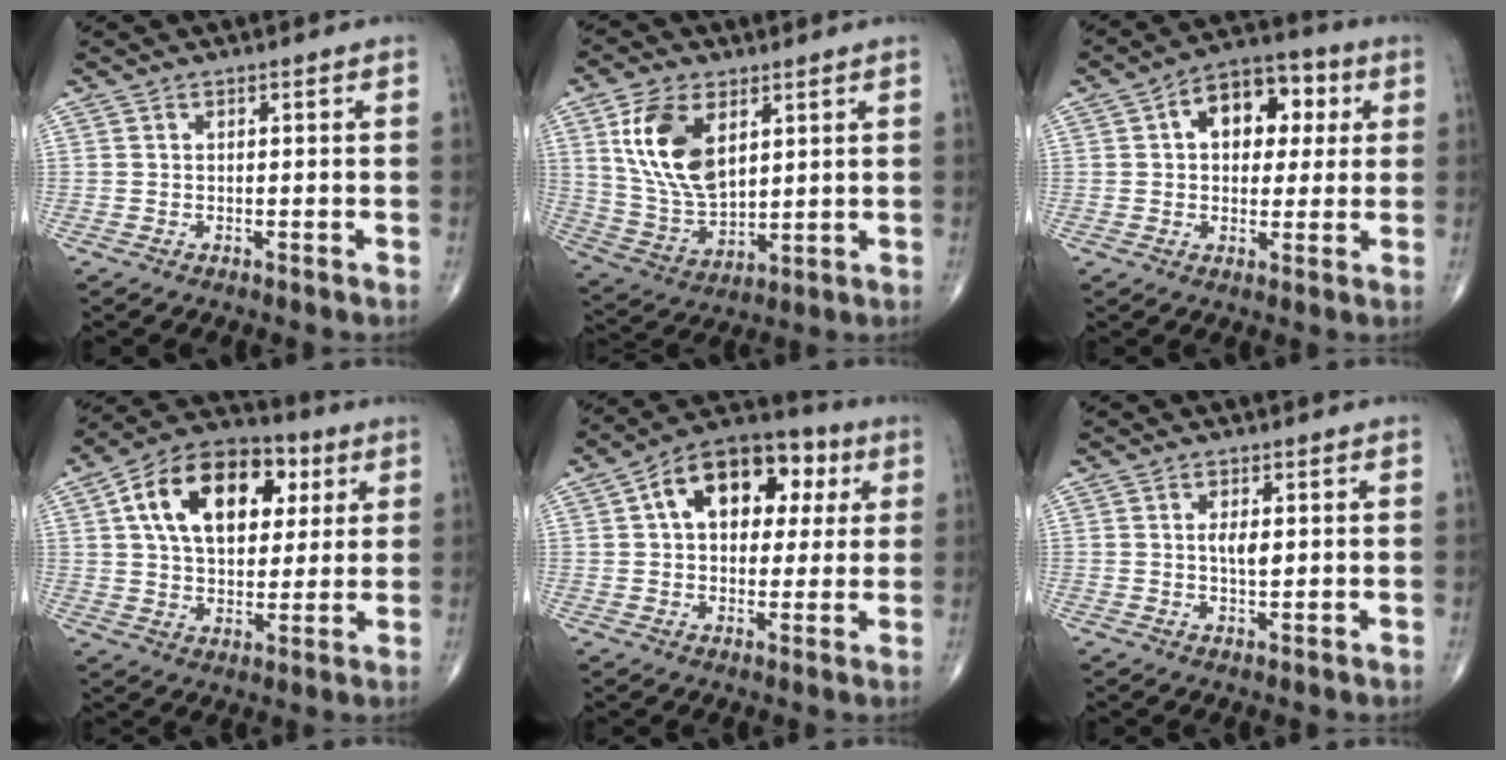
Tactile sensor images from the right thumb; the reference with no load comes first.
{"total": 14.6, "force": [5.2, 8.3, 10.9], "torque": [-0.199, -0.023, 0.111]}
{"total": 12.5, "force": [3.2, 8.2, 8.9], "torque": [-0.086, 0.017, 0.039]}
{"total": 19.8, "force": [6.1, 12.3, 14.2], "torque": [-0.205, 0.003, 0.093]}
{"total": 17.0, "force": [4.8, 10.8, 12.2], "torque": [-0.141, 0.017, 0.065]}
{"total": 3.5, "force": [0.6, 1.4, 3.1], "torque": [-0.051, -0.005, 0.011]}